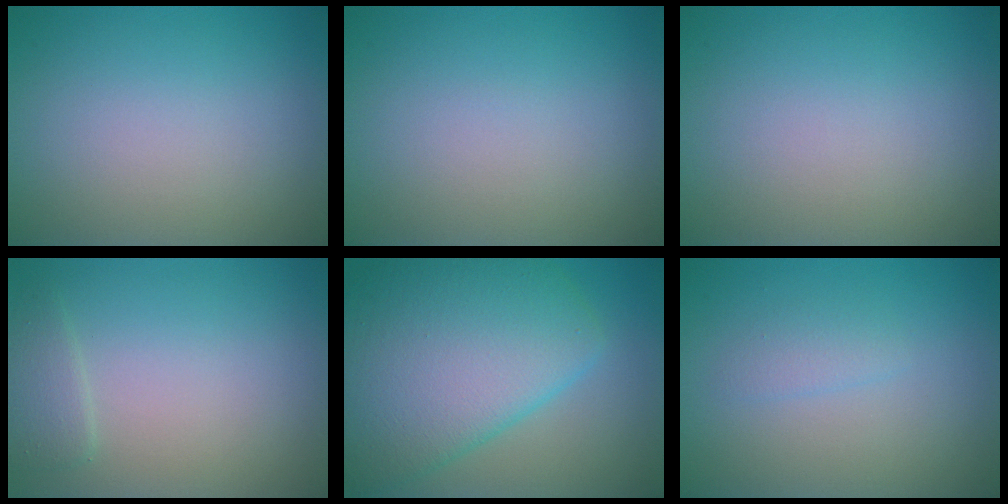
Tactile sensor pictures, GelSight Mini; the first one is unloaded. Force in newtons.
{"total": 0.0}
{"total": 0.0}
{"total": 1.5, "press": 1.4, "slide": 0.1}
{"total": 10.4, "press": 10.4, "slide": 0.3}
{"total": 1.1, "press": 1.1, "slide": 0.1}